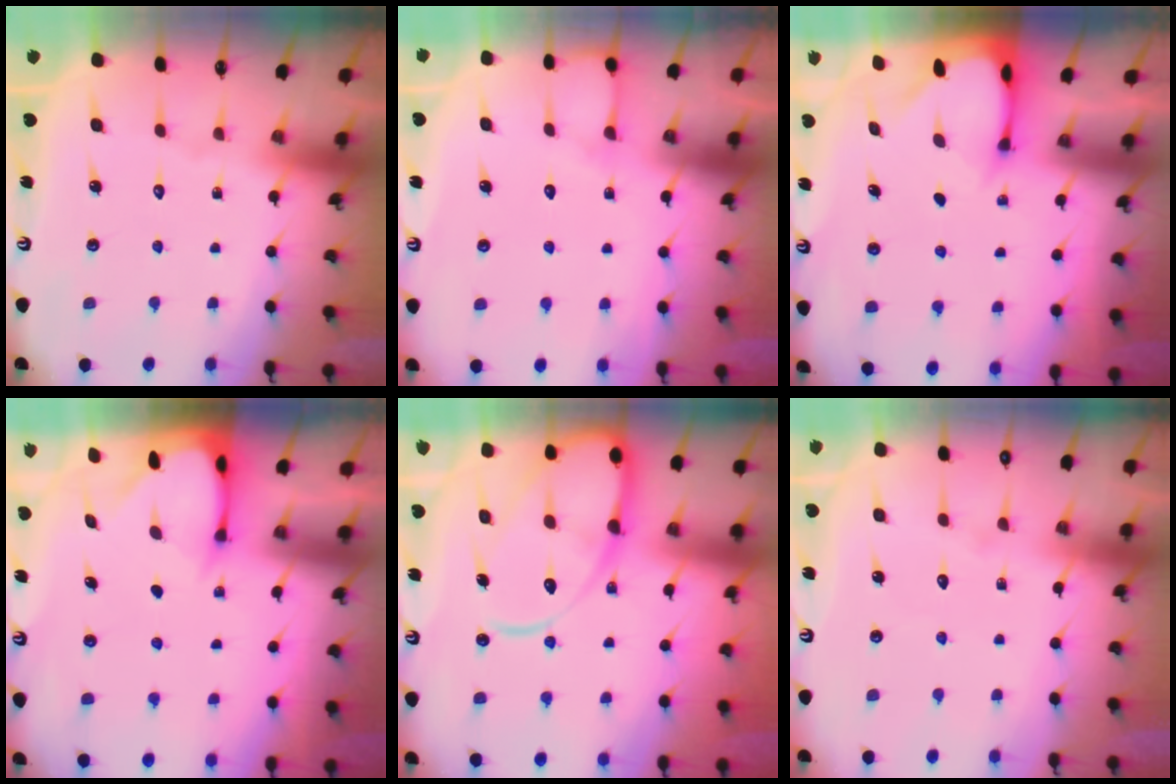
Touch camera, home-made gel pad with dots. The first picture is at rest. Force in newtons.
{"total": 3.1, "press": 3.1, "slide": 0.4}
{"total": 2.0, "press": 2.0, "slide": 0.1}
{"total": 2.4, "press": 2.4, "slide": 0.3}
{"total": 14.8, "press": 14.7, "slide": 1.5}
{"total": 3.8, "press": 3.8, "slide": 0.4}